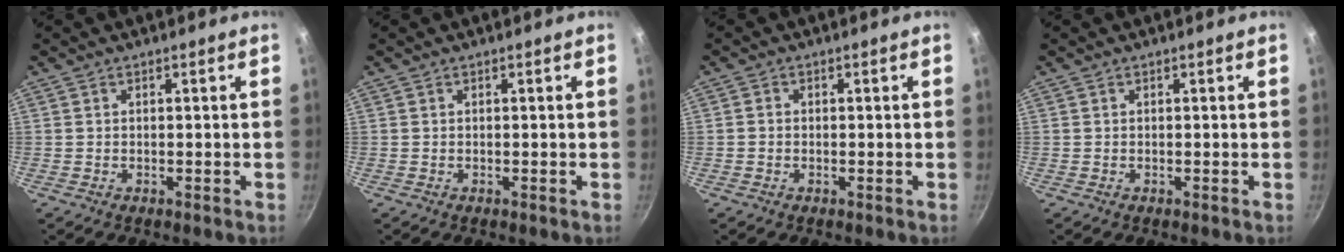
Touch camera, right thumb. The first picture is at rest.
{"total": 0.0}
{"total": 1.1, "force": [-0.3, 0.9, 0.4], "torque": [-0.006, 0.003, -0.007]}
{"total": 0.0}